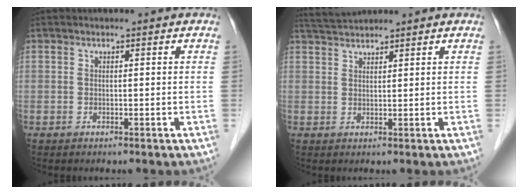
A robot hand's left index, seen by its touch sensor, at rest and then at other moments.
{"total": 3.0, "force": [3.0, -0.4, 0.2], "torque": [-0.010, 0.017, 0.061]}